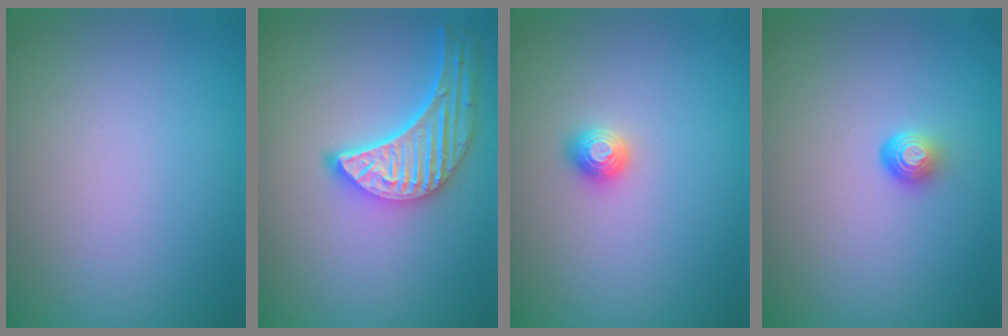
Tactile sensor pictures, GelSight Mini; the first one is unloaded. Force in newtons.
{"total": 5.5, "press": 4.4, "slide": 3.4}
{"total": 1.2, "press": 1.2, "slide": 0.2}
{"total": 1.7, "press": 1.1, "slide": 1.3}